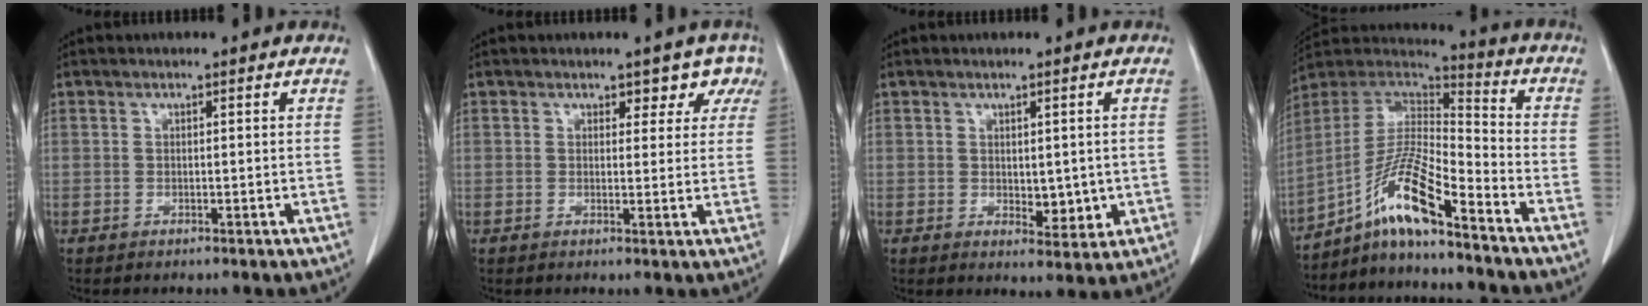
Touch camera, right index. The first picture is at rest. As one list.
[{"total": 3.8, "force": [2.5, 2.5, 1.3], "torque": [0.009, 0.000, 0.018]}, {"total": 4.2, "force": [-0.2, 2.2, 3.5], "torque": [-0.039, -0.008, 0.007]}, {"total": 12.8, "force": [-8.5, 1.2, 9.5], "torque": [-0.183, 0.011, -0.157]}]